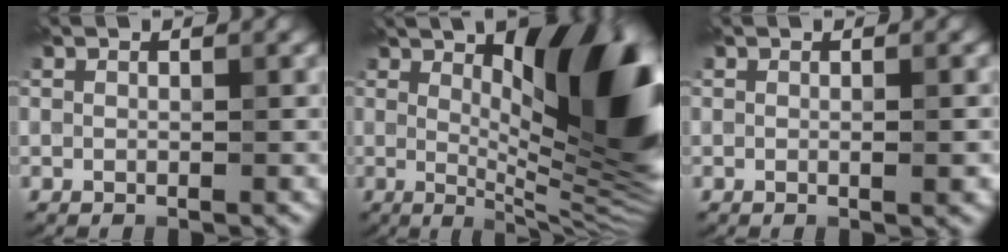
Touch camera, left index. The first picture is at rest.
{"total": 15.4, "force": [4.2, 4.9, 14.0], "torque": [-0.180, 0.003, 0.064]}
{"total": 1.2, "force": [-0.1, 0.2, 1.2], "torque": [-0.014, 0.000, -0.002]}